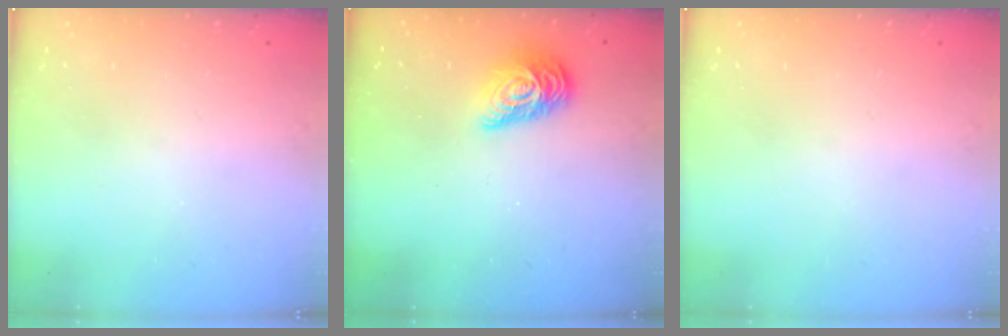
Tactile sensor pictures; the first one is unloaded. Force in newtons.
{"total": 11.7, "press": 11.6, "slide": 1.0}
{"total": 0.0}